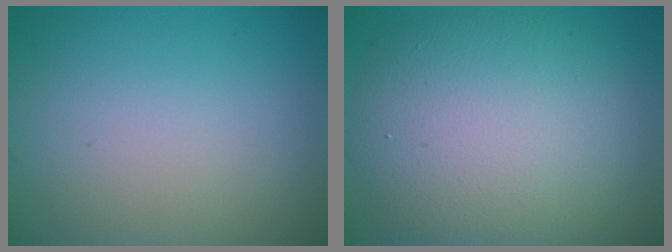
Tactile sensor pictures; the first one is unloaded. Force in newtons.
{"total": 10.9, "press": 10.9, "slide": 0.6}